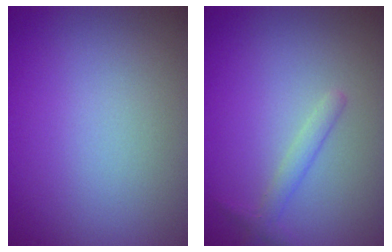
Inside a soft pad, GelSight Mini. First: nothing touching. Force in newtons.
{"total": 1.4, "press": 1.4, "slide": 0.0}